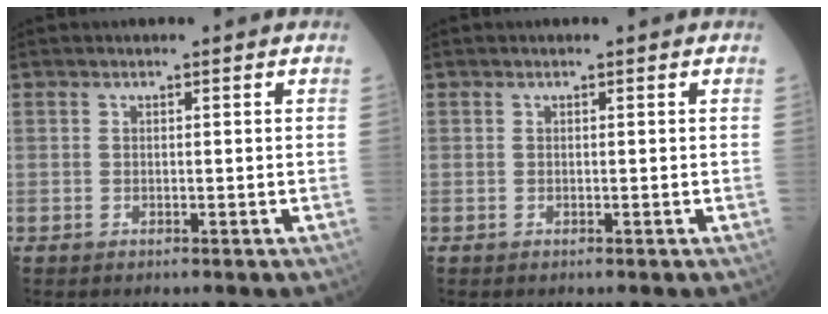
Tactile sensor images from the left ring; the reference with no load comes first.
{"total": 0.0}